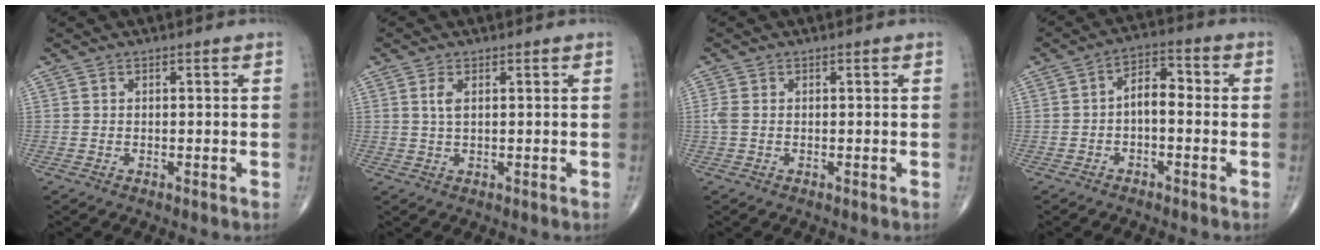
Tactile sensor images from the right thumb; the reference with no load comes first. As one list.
[{"total": 2.1, "force": [0.7, 0.8, 1.9], "torque": [-0.042, 0.002, 0.017]}, {"total": 1.5, "force": [0.0, 0.9, 1.1], "torque": [-0.036, 0.003, -0.002]}, {"total": 5.7, "force": [-0.8, 3.1, 4.7], "torque": [-0.062, 0.031, -0.023]}]